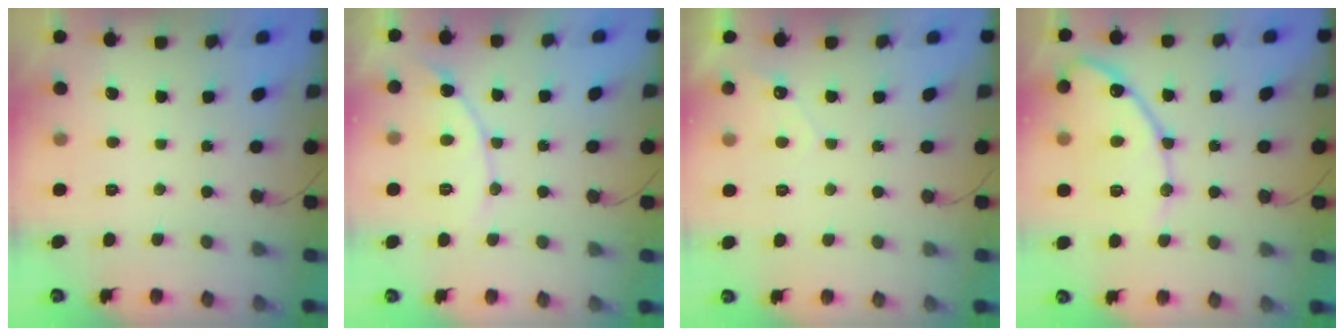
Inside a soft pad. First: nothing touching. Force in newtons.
{"total": 10.0, "press": 9.9, "slide": 0.5}
{"total": 3.1, "press": 3.1, "slide": 0.1}
{"total": 14.0, "press": 14.0, "slide": 1.3}